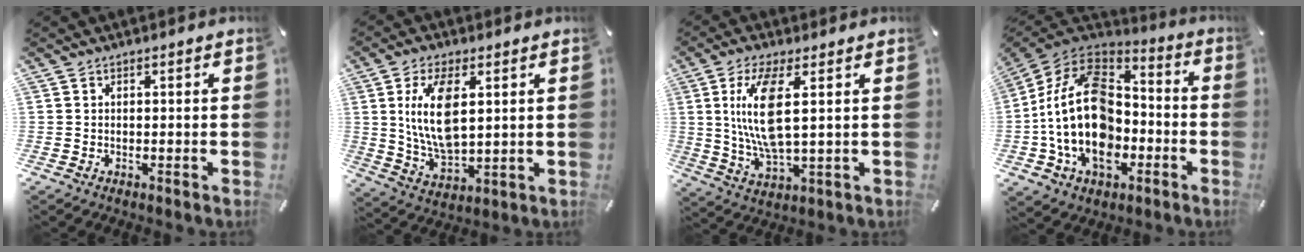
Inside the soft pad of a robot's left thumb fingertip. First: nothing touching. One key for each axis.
{"total": 12.4, "fx": 3.3, "fy": 6.2, "fz": 10.2, "tx": -0.229, "ty": -0.008, "tz": 0.054}
{"total": 12.6, "fx": 2.8, "fy": 4.2, "fz": 11.5, "tx": -0.251, "ty": -0.010, "tz": 0.046}
{"total": 22.9, "fx": -3.8, "fy": 16.2, "fz": 15.8, "tx": -0.310, "ty": 0.015, "tz": -0.060}